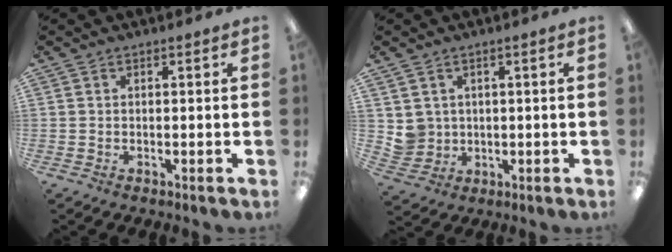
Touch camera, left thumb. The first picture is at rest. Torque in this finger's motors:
{"motor_torque": [-0.15, 0.16, -0.04, -0.12, 0.00]}